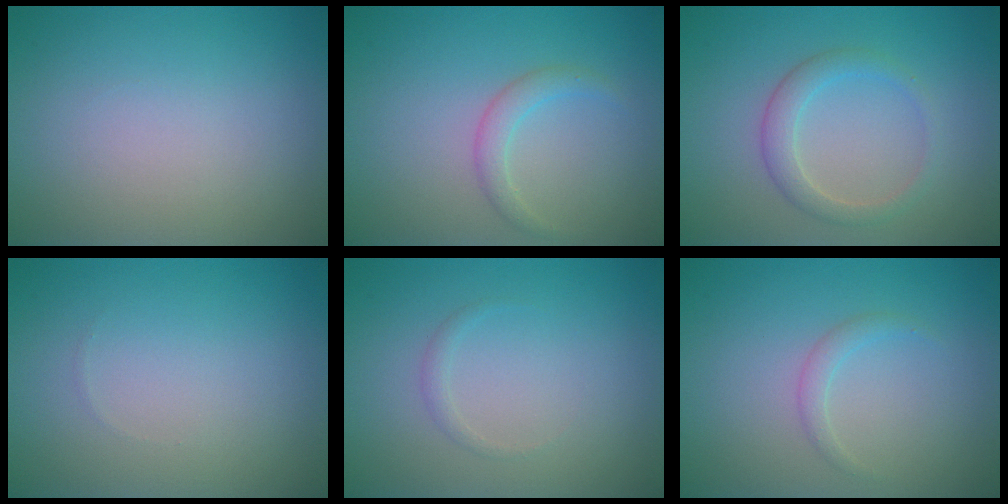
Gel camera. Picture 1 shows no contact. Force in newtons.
{"total": 1.6, "press": 1.6, "slide": 0.1}
{"total": 2.2, "press": 2.2, "slide": 0.1}
{"total": 0.0}
{"total": 0.8, "press": 0.8, "slide": 0.0}
{"total": 1.1, "press": 1.1, "slide": 0.1}